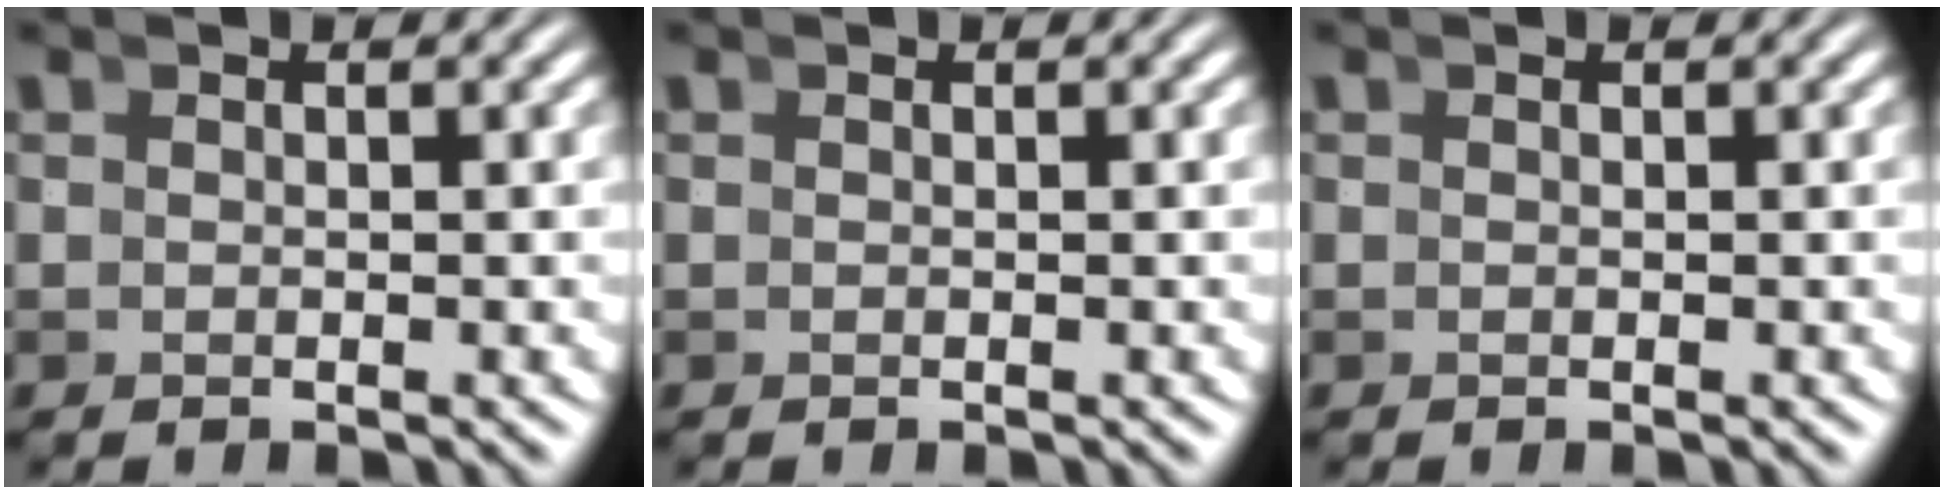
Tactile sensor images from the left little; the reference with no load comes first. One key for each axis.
{"total": 0.0}
{"total": 0.0}